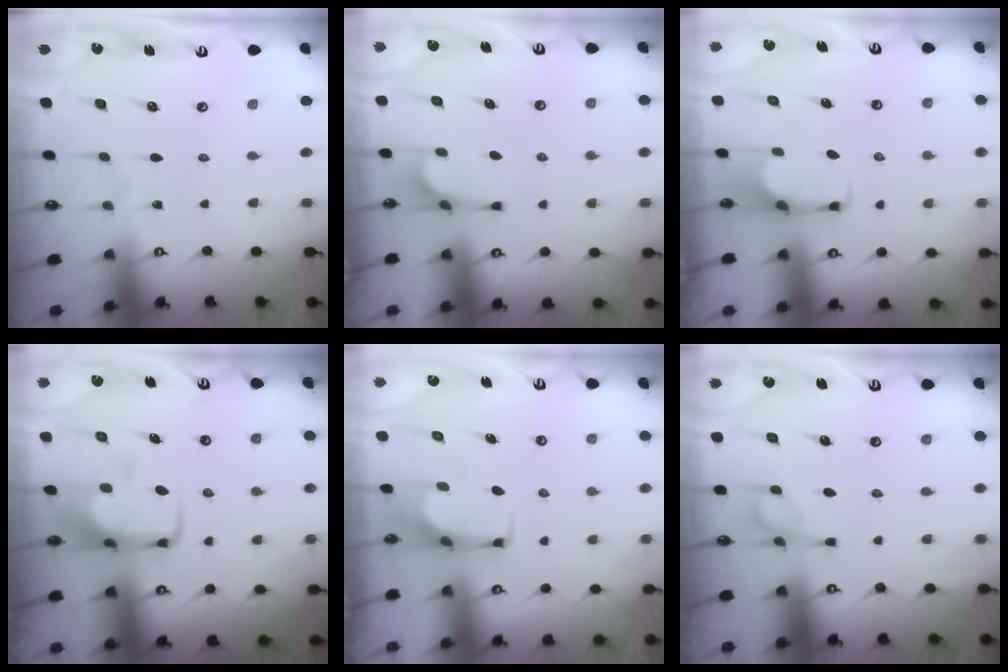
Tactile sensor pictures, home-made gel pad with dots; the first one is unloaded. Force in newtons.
{"total": 2.0, "press": 1.9, "slide": 0.6}
{"total": 2.8, "press": 2.8, "slide": 0.5}
{"total": 7.1, "press": 7.0, "slide": 1.3}
{"total": 1.5, "press": 1.5, "slide": 0.3}
{"total": 2.9, "press": 2.7, "slide": 1.1}